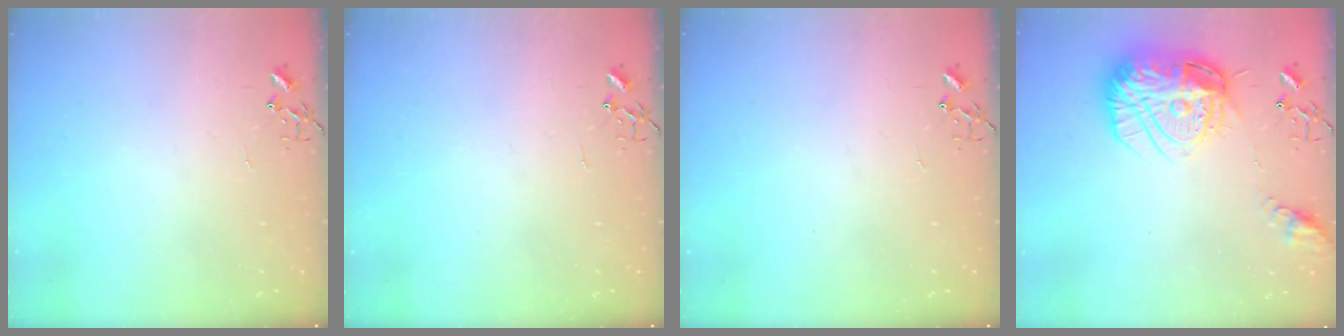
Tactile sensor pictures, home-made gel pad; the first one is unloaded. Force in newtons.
{"total": 0.0}
{"total": 0.0}
{"total": 20.4, "press": 20.3, "slide": 1.7}